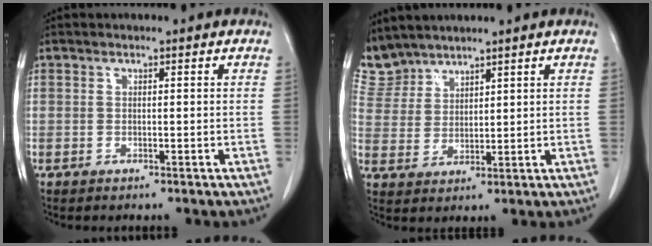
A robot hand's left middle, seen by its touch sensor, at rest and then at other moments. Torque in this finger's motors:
{"motor_torque": [0.13, -0.39, -0.02, -0.08]}